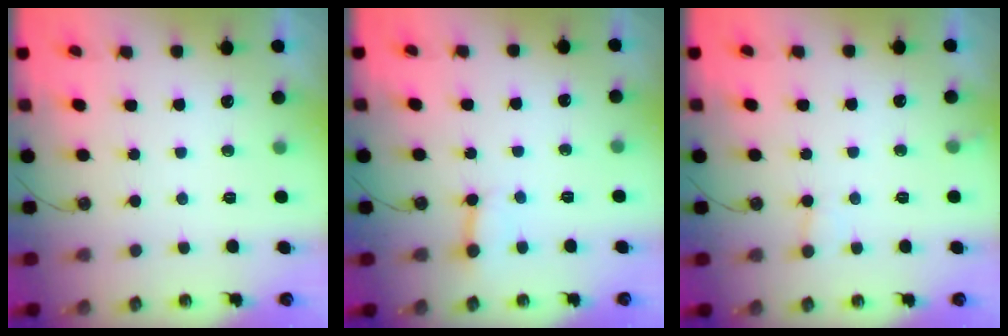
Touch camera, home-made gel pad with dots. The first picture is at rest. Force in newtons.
{"total": 3.9, "press": 3.9, "slide": 0.3}
{"total": 7.3, "press": 7.2, "slide": 0.6}